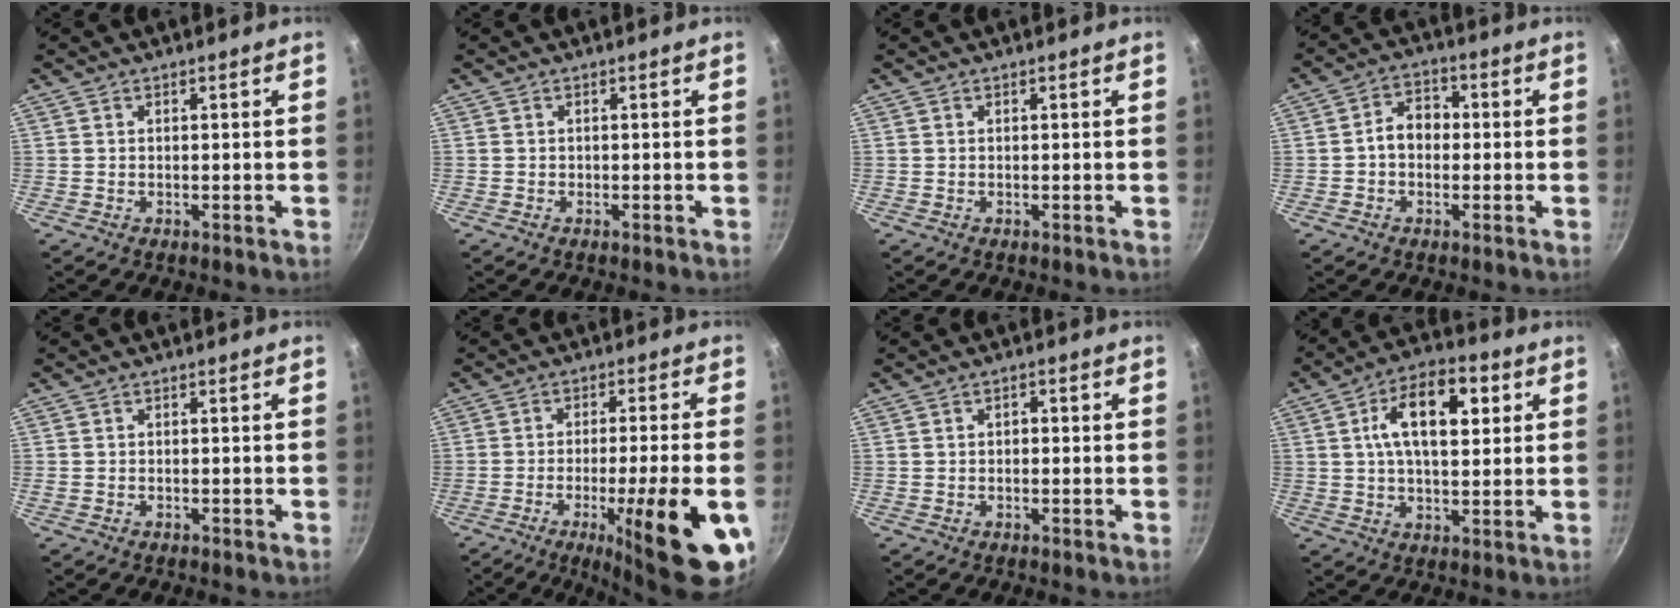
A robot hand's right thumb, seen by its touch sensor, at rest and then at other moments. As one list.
[{"total": 0.0}, {"total": 0.0}, {"total": 6.1, "force": [-0.4, 4.7, 3.8], "torque": [-0.032, 0.021, -0.017]}, {"total": 0.7, "force": [-0.5, 0.5, 0.2], "torque": [-0.010, 0.004, -0.007]}, {"total": 18.9, "force": [-7.2, 3.3, 17.2], "torque": [-0.226, 0.015, -0.100]}, {"total": 1.3, "force": [-0.1, 0.9, 0.9], "torque": [-0.013, 0.009, -0.003]}, {"total": 13.7, "force": [3.6, 7.3, 11.0], "torque": [-0.156, 0.005, 0.046]}]